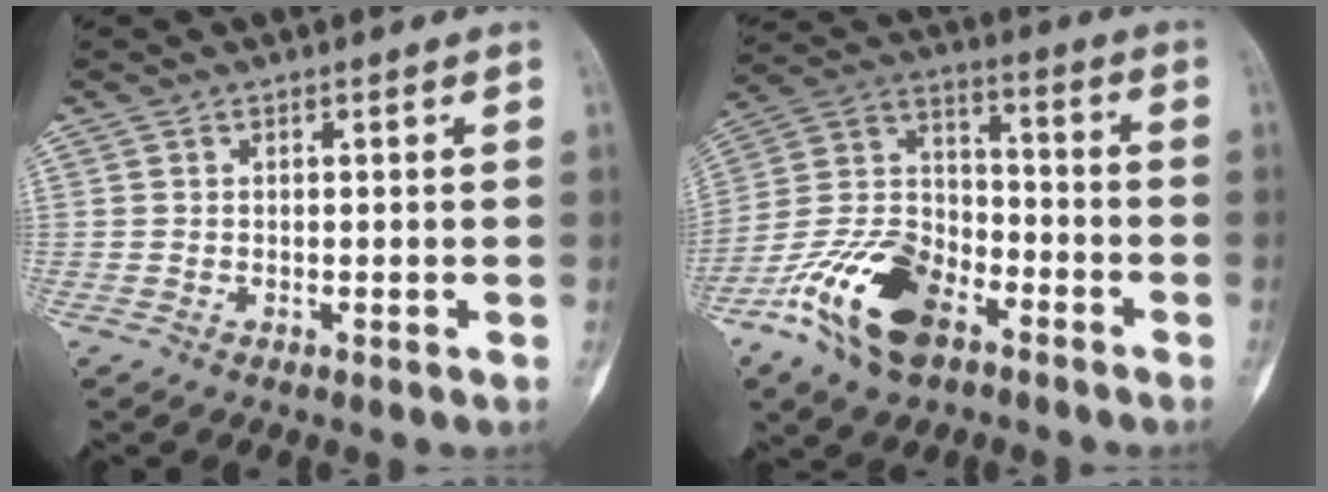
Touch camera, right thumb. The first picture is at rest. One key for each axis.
{"total": 16.9, "fx": -9.4, "fy": 9.3, "fz": 10.5, "tx": -0.196, "ty": 0.059, "tz": -0.182}